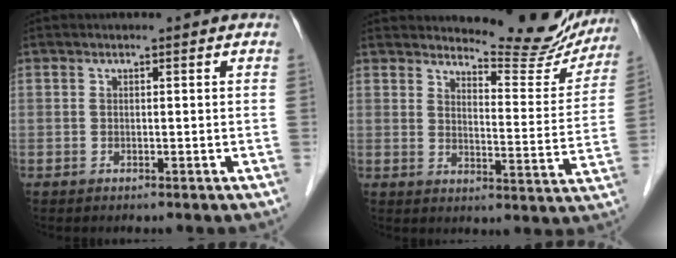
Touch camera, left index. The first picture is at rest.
{"total": 13.5, "force": [13.0, 2.5, 2.5], "torque": [-0.023, -0.054, 0.148]}